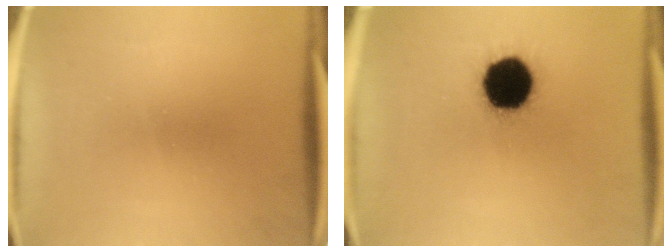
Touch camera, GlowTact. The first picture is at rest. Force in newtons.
{"total": 18.4}